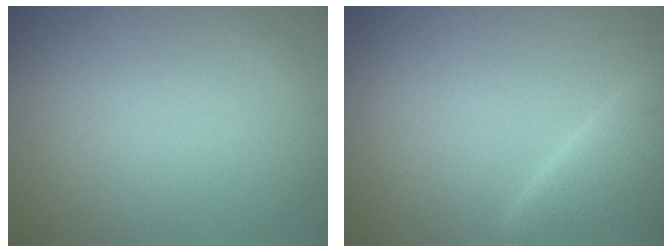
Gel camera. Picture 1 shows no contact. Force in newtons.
{"total": 5.7, "press": 5.7, "slide": 0.6}